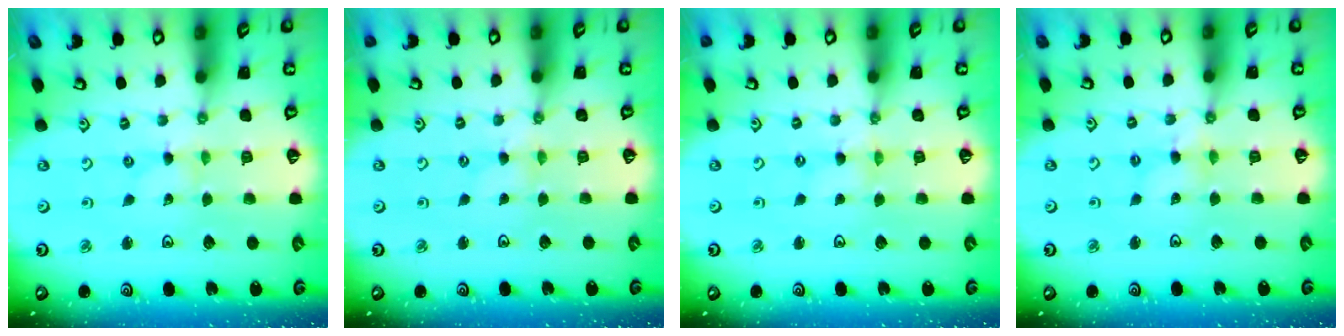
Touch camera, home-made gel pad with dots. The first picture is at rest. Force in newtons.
{"total": 0.0}
{"total": 0.0}
{"total": 3.0, "press": 3.0, "slide": 0.3}